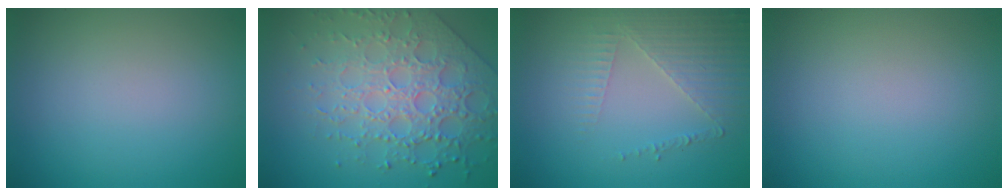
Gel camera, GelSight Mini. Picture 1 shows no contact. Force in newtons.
{"total": 6.4, "press": 5.3, "slide": 3.6}
{"total": 3.7, "press": 3.1, "slide": 2.0}
{"total": 0.0}